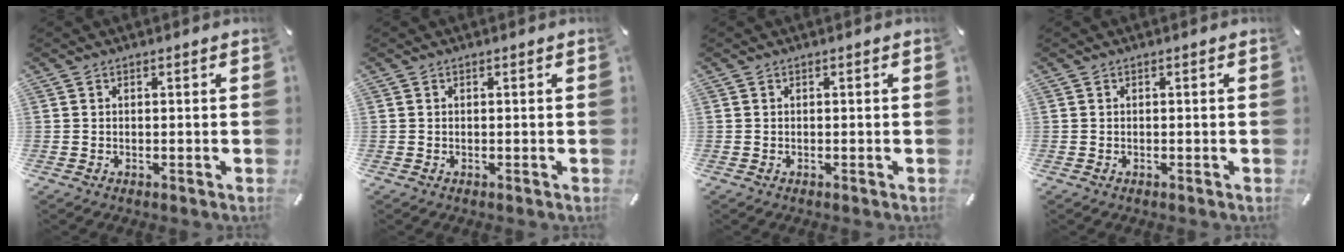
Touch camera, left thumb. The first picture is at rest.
{"total": 0.0}
{"total": 0.0}
{"total": 0.0}